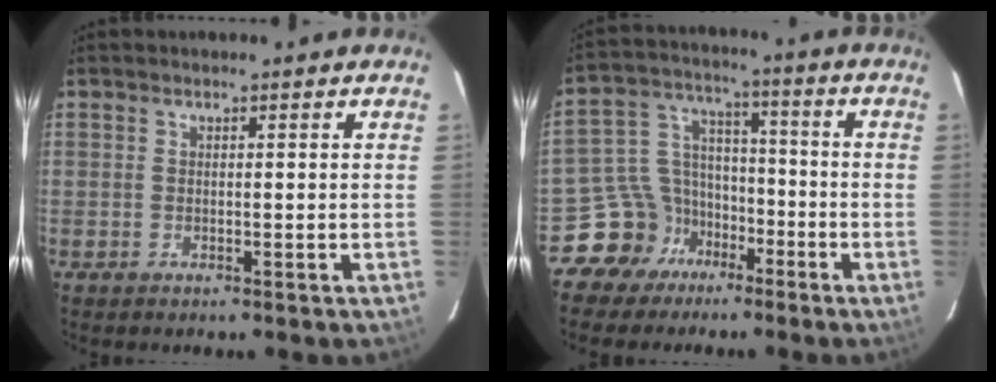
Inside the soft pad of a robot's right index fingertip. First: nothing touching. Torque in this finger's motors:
{"motor_torque": [0.02, -0.09, -0.68, -0.21]}